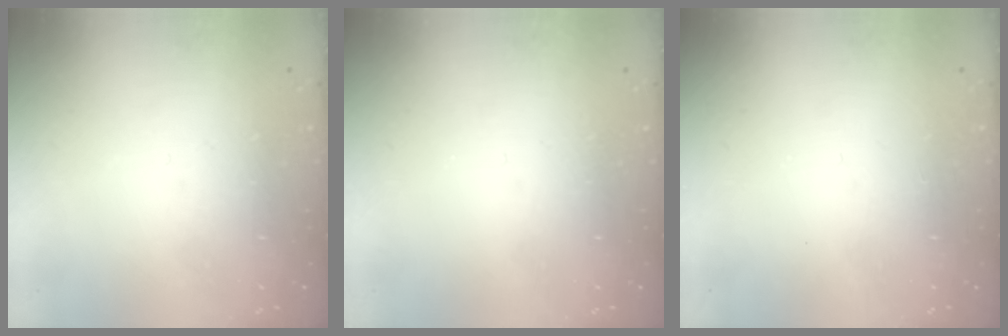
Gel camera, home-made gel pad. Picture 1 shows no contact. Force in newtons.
{"total": 0.0}
{"total": 0.9, "press": 0.9, "slide": 0.1}